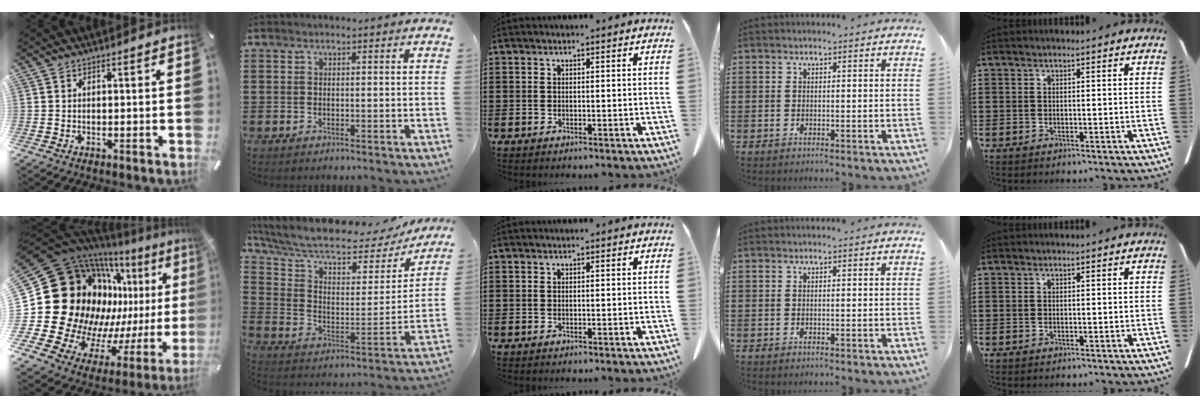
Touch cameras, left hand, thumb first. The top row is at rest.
{"thumb": {"total": 27.8, "force": [3.7, 21.9, 16.7], "torque": [-0.259, -0.109, 0.137]}, "index": {"total": 10.3, "force": [8.1, 2.7, 5.7], "torque": [-0.143, -0.045, 0.140]}}